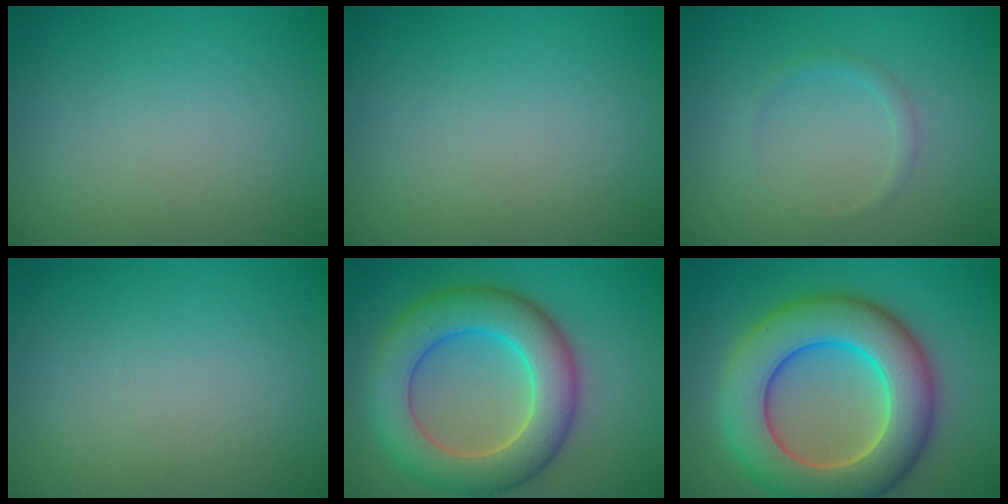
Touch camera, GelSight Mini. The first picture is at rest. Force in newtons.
{"total": 0.0}
{"total": 0.9, "press": 0.9, "slide": 0.0}
{"total": 0.0}
{"total": 8.3, "press": 8.3, "slide": 0.6}
{"total": 10.5, "press": 10.5, "slide": 0.6}